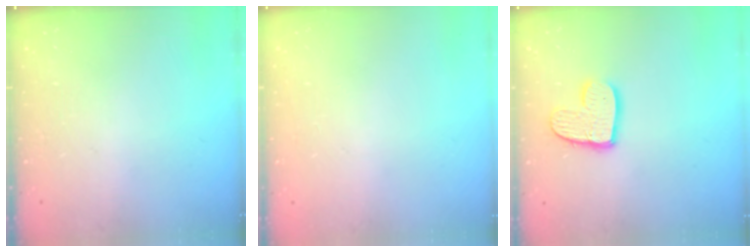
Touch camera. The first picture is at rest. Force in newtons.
{"total": 0.0}
{"total": 10.6, "press": 10.6, "slide": 0.8}